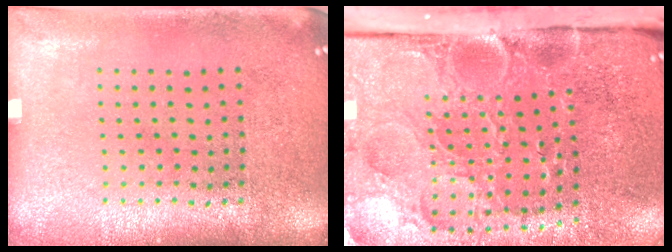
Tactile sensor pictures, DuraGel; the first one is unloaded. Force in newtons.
{"total": 5.4, "press": 4.2, "slide": 3.3}